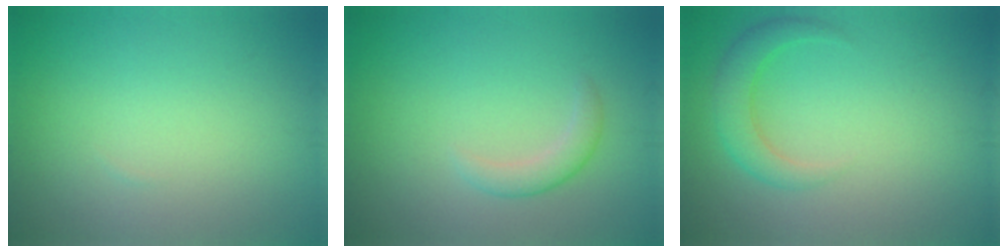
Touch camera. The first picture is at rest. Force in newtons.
{"total": 1.8, "press": 1.8, "slide": 0.1}
{"total": 2.9, "press": 2.9, "slide": 0.2}